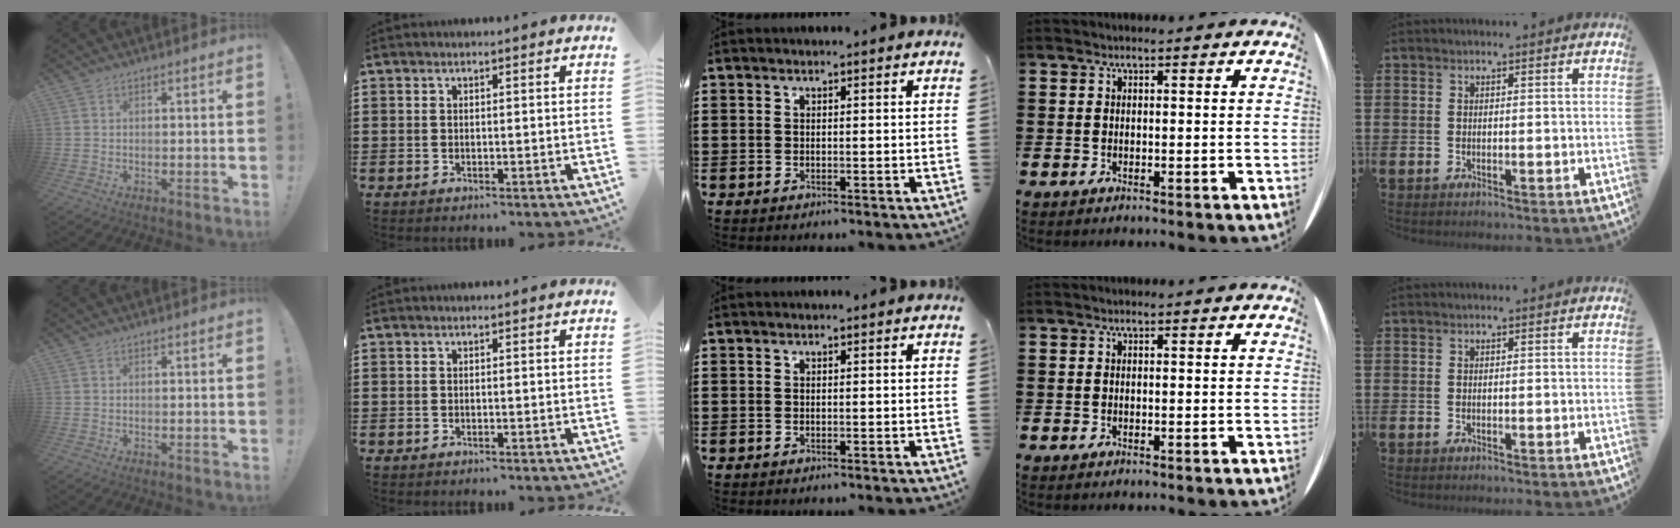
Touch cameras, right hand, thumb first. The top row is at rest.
{}